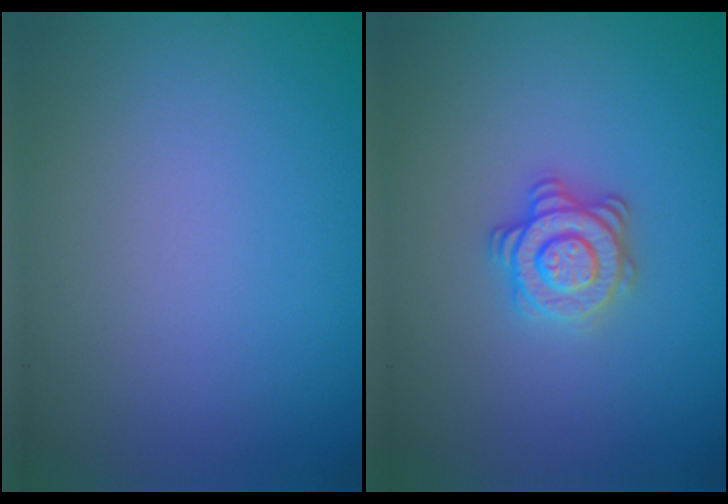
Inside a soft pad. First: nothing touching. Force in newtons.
{"total": 3.3, "press": 3.0, "slide": 1.4}